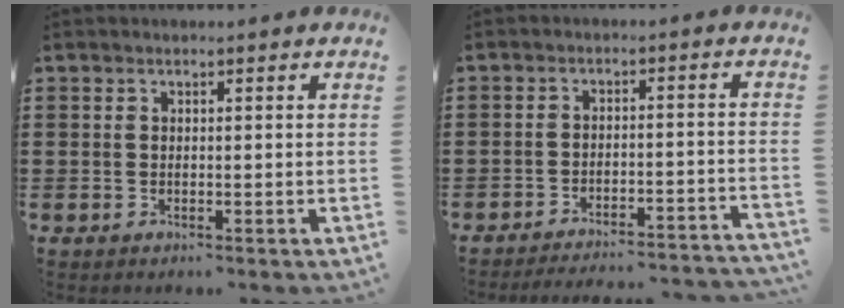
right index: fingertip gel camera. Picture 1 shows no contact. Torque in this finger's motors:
{"motor_torque": [1.09, 1.05, 0.20, 0.05]}